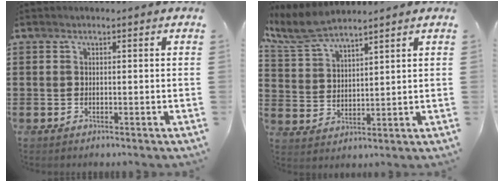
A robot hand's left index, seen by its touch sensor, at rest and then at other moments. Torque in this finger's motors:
{"motor_torque": [2.14, 0.00, 0.78, 0.16]}